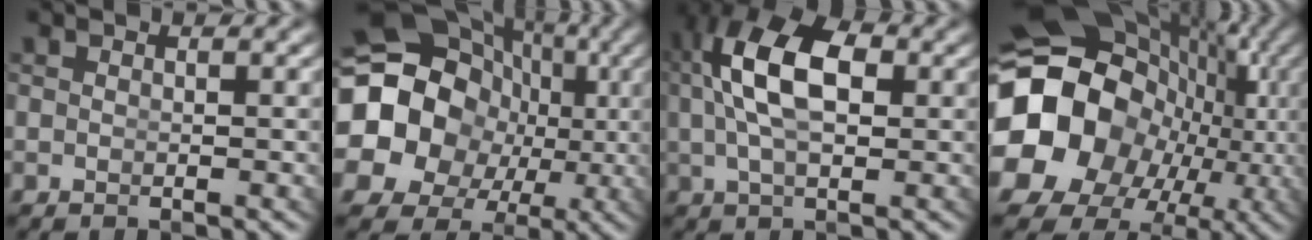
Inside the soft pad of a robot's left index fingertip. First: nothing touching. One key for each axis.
{"total": 21.8, "fx": 1.8, "fy": 18.8, "fz": 10.8, "tx": -0.254, "ty": -0.061, "tz": 0.029}
{"total": 8.7, "fx": 1.9, "fy": 4.6, "fz": 7.1, "tx": -0.137, "ty": -0.005, "tz": 0.035}
{"total": 23.3, "fx": 0.3, "fy": 18.3, "fz": 14.4, "tx": -0.262, "ty": -0.040, "tz": 0.006}